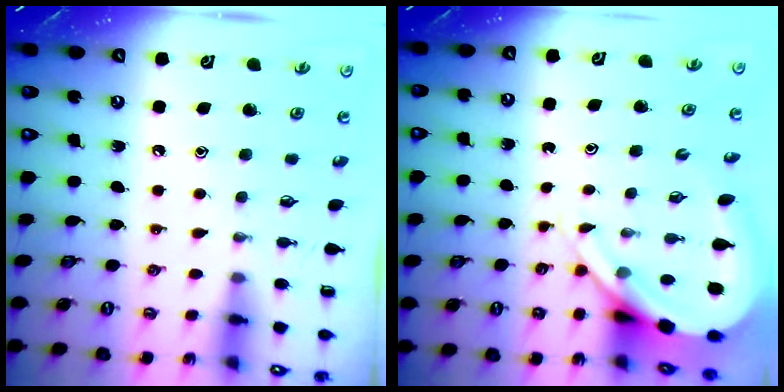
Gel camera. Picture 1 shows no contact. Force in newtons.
{"total": 8.7, "press": 8.6, "slide": 0.7}